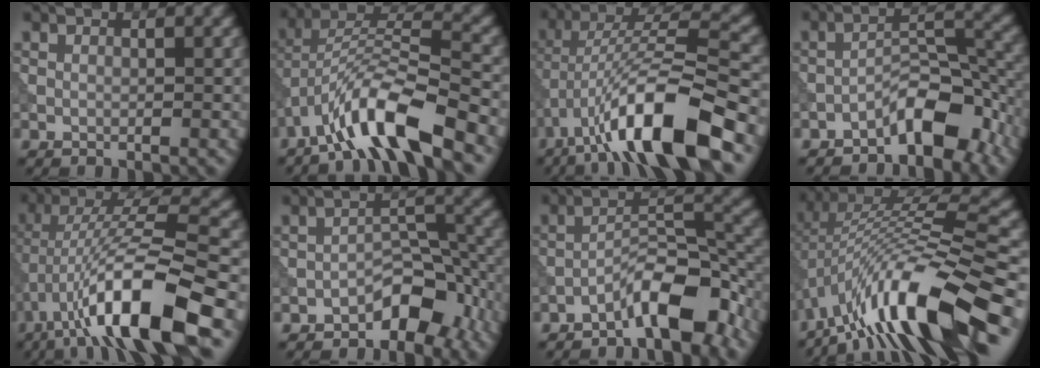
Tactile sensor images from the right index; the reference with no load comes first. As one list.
[{"total": 9.3, "force": [-5.8, 2.2, 6.9], "torque": [-0.122, 0.013, -0.112]}, {"total": 11.8, "force": [-6.5, 2.8, 9.5], "torque": [-0.163, 0.016, -0.116]}, {"total": 5.8, "force": [-3.9, 2.0, 3.8], "torque": [-0.048, 0.015, -0.067]}, {"total": 11.7, "force": [-5.2, 2.5, 10.1], "torque": [-0.180, 0.019, -0.092]}, {"total": 4.8, "force": [-3.1, 2.4, 2.7], "torque": [-0.022, 0.011, -0.051]}, {"total": 6.7, "force": [-4.6, 1.7, 4.6], "torque": [-0.071, 0.013, -0.082]}, {"total": 13.5, "force": [-6.4, 3.9, 11.3], "torque": [-0.202, 0.023, -0.105]}]